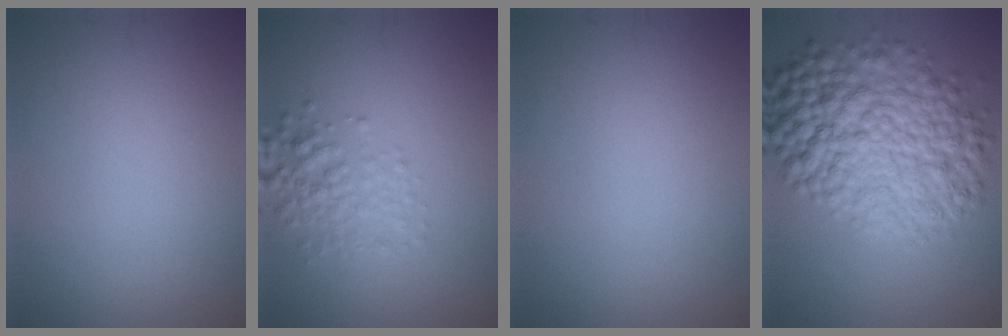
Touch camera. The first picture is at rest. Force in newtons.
{"total": 2.9, "press": 2.9, "slide": 0.0}
{"total": 0.0}
{"total": 10.8, "press": 10.8, "slide": 0.2}